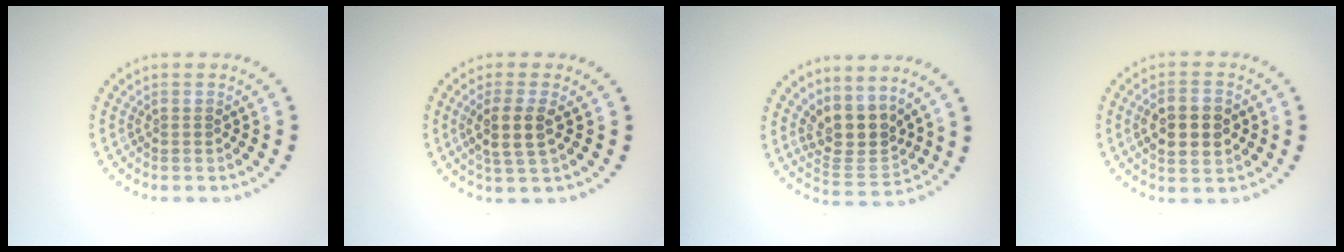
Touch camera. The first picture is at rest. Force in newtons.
{"total": 2.8, "press": 2.4, "slide": 1.5}
{"total": 3.8, "press": 3.1, "slide": 2.2}
{"total": 4.5, "press": 4.5, "slide": 0.1}